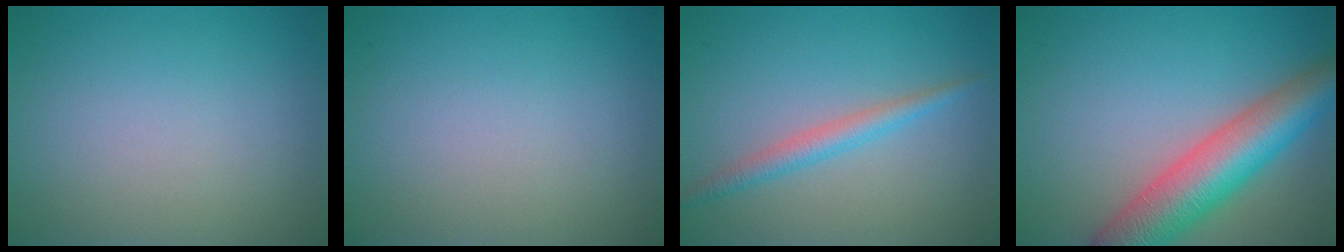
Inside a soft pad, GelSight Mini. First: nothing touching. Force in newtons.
{"total": 0.0}
{"total": 2.3, "press": 2.3, "slide": 0.1}
{"total": 8.3, "press": 8.3, "slide": 0.3}